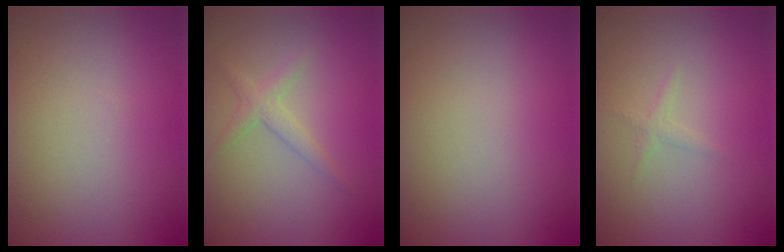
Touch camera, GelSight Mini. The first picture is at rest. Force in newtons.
{"total": 1.6, "press": 1.6, "slide": 0.1}
{"total": 0.0}
{"total": 0.7, "press": 0.7, "slide": 0.0}